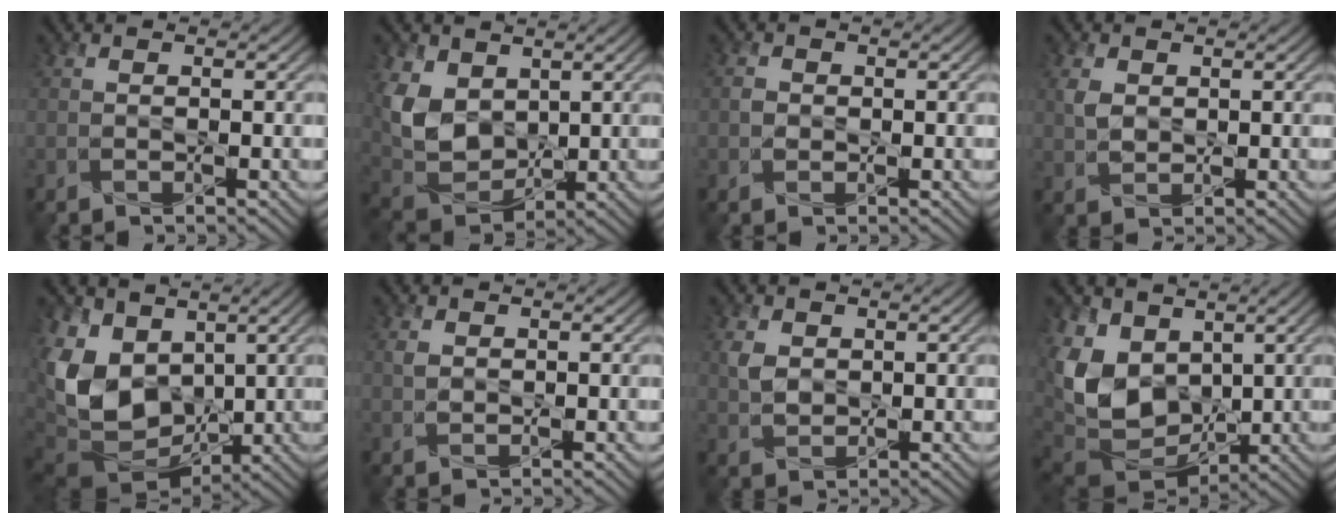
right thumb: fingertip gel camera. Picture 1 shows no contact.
{"total": 8.6, "force": [2.5, 6.4, 5.3], "torque": [-0.142, -0.010, 0.050]}
{"total": 1.2, "force": [-0.1, 1.1, 0.4], "torque": [-0.010, -0.001, -0.005]}
{"total": 2.6, "force": [0.7, 1.9, 1.6], "torque": [-0.044, 0.000, 0.016]}
{"total": 14.6, "force": [2.6, 10.2, 10.2], "torque": [-0.283, -0.012, 0.055]}
{"total": 1.5, "force": [0.5, 1.1, 0.8], "torque": [-0.024, 0.000, 0.013]}
{"total": 3.0, "force": [0.9, 2.3, 1.7], "torque": [-0.047, -0.001, 0.019]}
{"total": 12.8, "force": [2.8, 9.1, 8.7], "torque": [-0.247, 0.001, 0.049]}